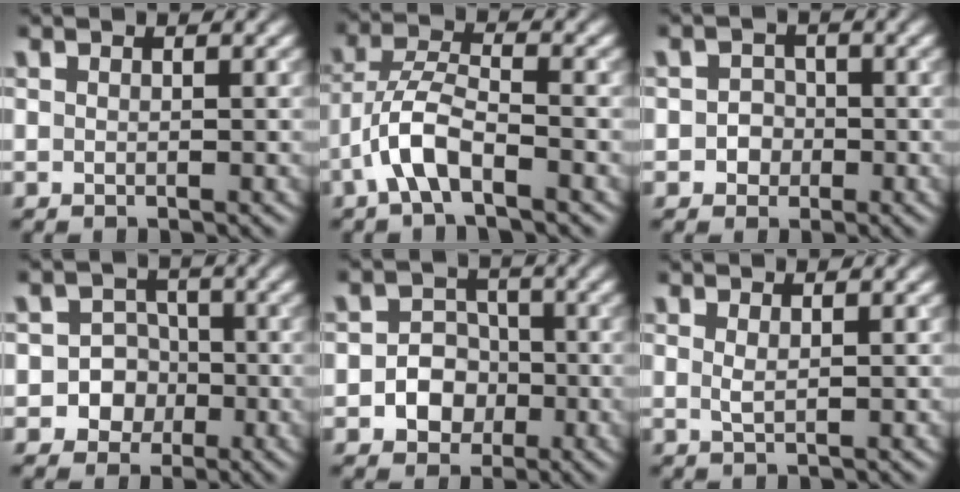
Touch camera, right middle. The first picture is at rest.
{"total": 4.6, "force": [-2.4, 1.5, 3.6], "torque": [-0.071, 0.010, -0.053]}
{"total": 1.8, "force": [-0.4, 1.7, 0.5], "torque": [0.012, 0.002, -0.015]}
{"total": 4.9, "force": [-1.6, 4.6, 0.9], "torque": [0.015, 0.013, -0.044]}
{"total": 4.0, "force": [-1.1, 3.5, 1.7], "torque": [0.008, 0.000, -0.036]}
{"total": 1.0, "force": [0.4, 0.2, 0.9], "torque": [-0.017, -0.001, 0.006]}